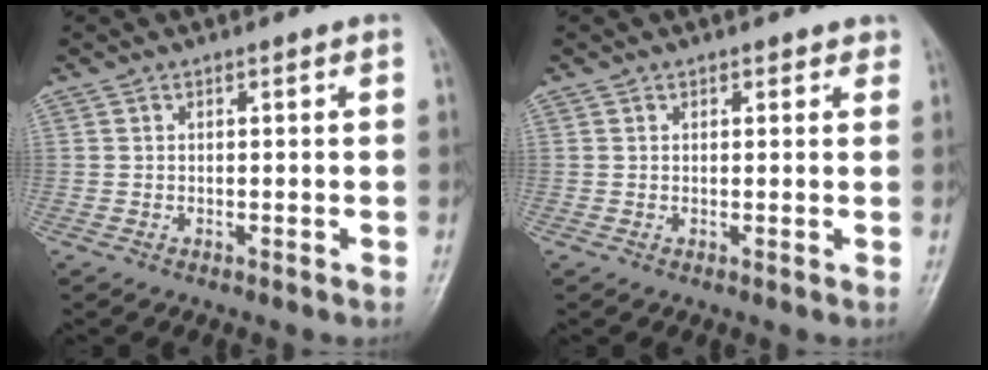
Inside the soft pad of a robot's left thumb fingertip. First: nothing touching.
{"total": 1.6, "force": [1.1, 1.0, 0.4], "torque": [0.014, -0.005, 0.009]}